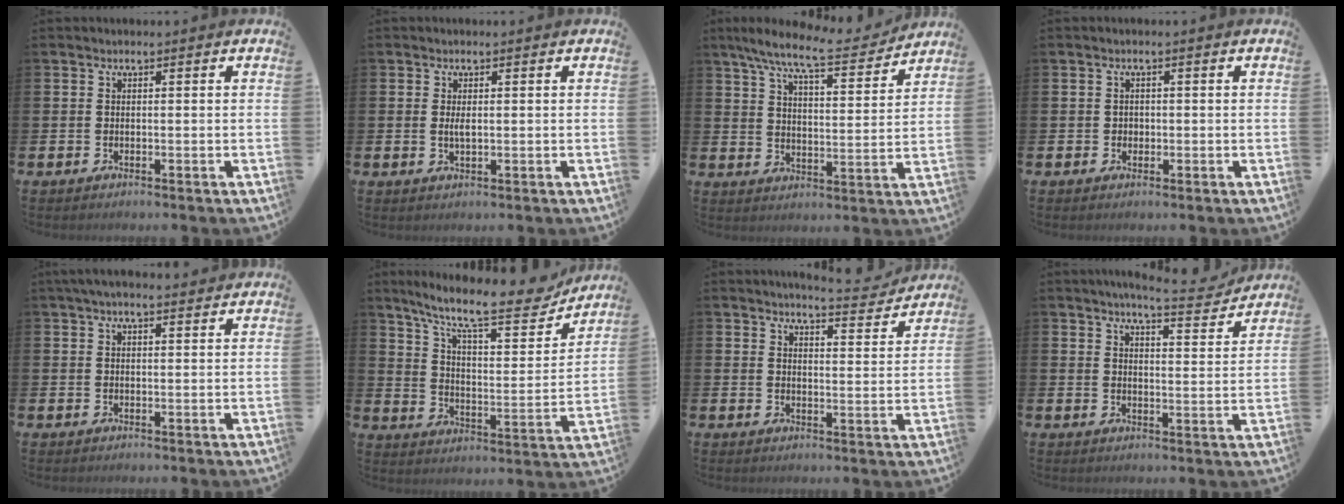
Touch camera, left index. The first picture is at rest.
{"total": 1.6, "force": [0.2, 0.6, 1.5], "torque": [-0.029, 0.003, 0.002]}
{"total": 9.5, "force": [8.5, 1.3, 4.1], "torque": [-0.106, -0.044, 0.149]}
{"total": 1.0, "force": [0.1, 1.0, 0.2], "torque": [0.002, 0.005, -0.002]}
{"total": 2.9, "force": [2.4, 0.6, 1.5], "torque": [-0.034, -0.001, 0.044]}
{"total": 12.9, "force": [10.8, 2.9, 6.3], "torque": [-0.136, -0.071, 0.180]}
{"total": 5.4, "force": [5.3, 0.3, 1.1], "torque": [-0.017, -0.036, 0.090]}
{"total": 6.6, "force": [6.2, 0.4, 2.1], "torque": [-0.039, -0.035, 0.107]}